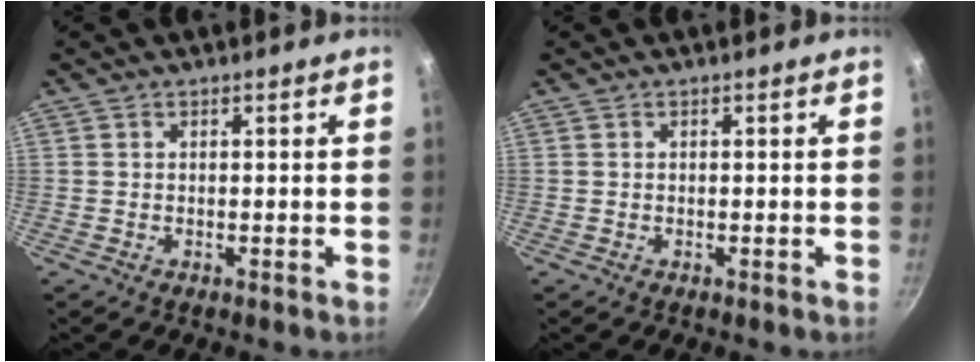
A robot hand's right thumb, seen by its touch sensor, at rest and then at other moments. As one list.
[{"total": 0.0}]